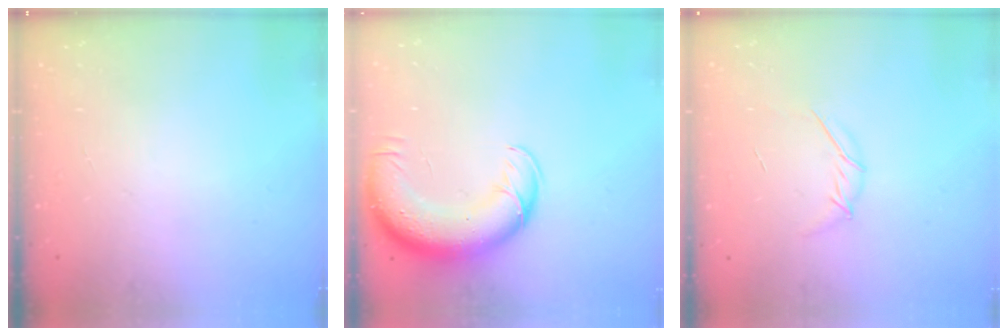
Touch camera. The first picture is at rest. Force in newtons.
{"total": 13.5, "press": 13.1, "slide": 3.4}
{"total": 5.5, "press": 5.4, "slide": 0.9}